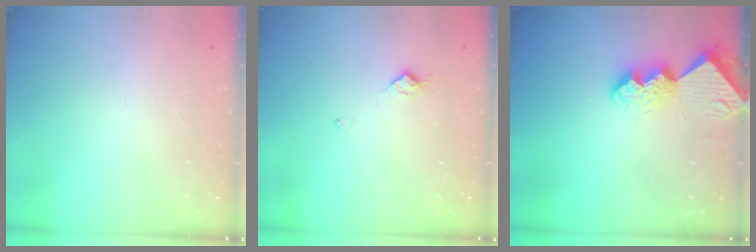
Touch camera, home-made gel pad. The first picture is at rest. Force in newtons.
{"total": 7.4, "press": 7.4, "slide": 0.7}
{"total": 8.9, "press": 8.9, "slide": 1.0}